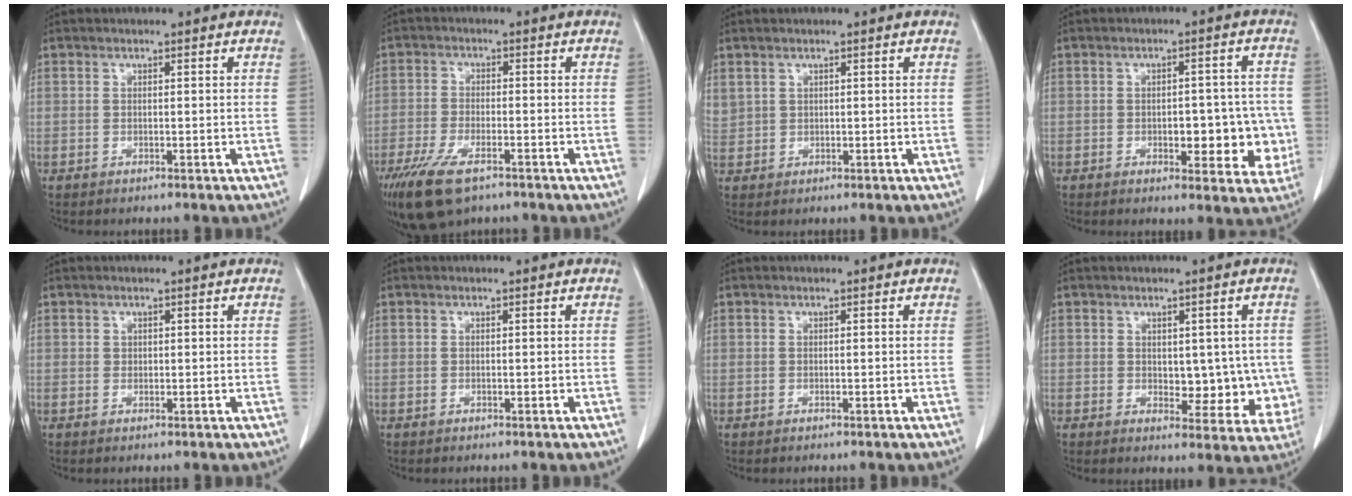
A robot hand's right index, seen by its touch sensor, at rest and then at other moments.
{"total": 9.7, "force": [-6.0, 3.7, 6.6], "torque": [-0.128, -0.019, -0.105]}
{"total": 3.2, "force": [2.0, 2.4, 0.9], "torque": [-0.021, 0.009, 0.049]}
{"total": 9.2, "force": [-1.6, 4.6, 7.9], "torque": [-0.081, 0.016, -0.013]}
{"total": 0.8, "force": [0.4, 0.6, 0.2], "torque": [0.006, -0.002, 0.004]}
{"total": 0.0}
{"total": 0.0}
{"total": 7.8, "force": [0.2, 4.6, 6.3], "torque": [-0.056, 0.003, 0.013]}